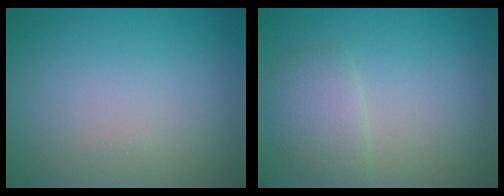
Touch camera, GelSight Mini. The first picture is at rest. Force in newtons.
{"total": 2.3, "press": 2.3, "slide": 0.0}